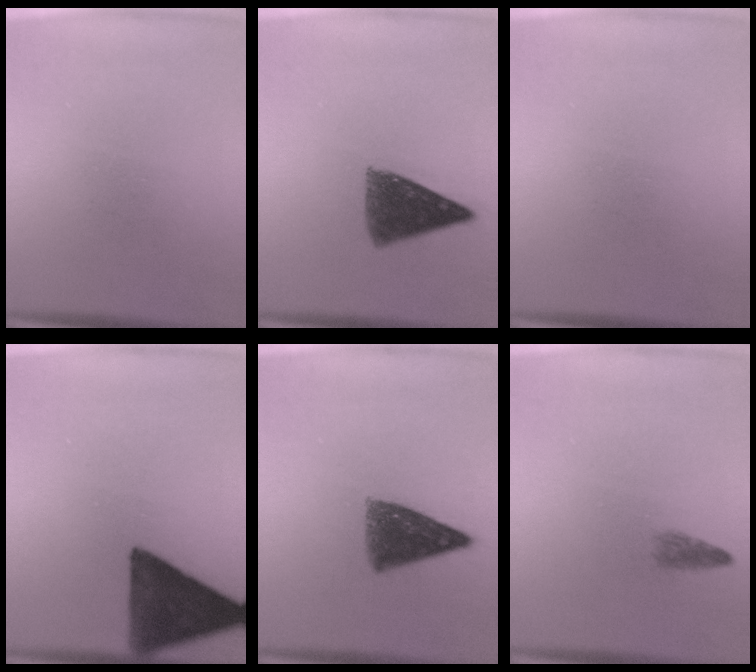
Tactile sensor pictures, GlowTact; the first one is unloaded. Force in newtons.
{"total": 9.5}
{"total": 0.0}
{"total": 14.2}
{"total": 8.4}
{"total": 1.4}